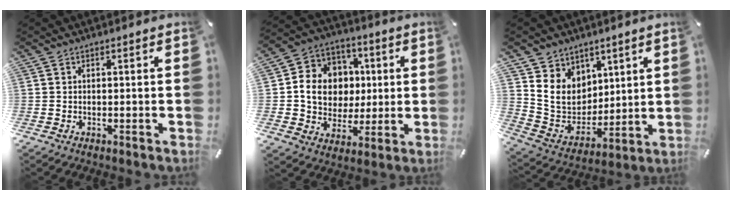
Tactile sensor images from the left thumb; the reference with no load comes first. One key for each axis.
{"total": 12.4, "fx": 0.7, "fy": 11.6, "fz": 4.6, "tx": -0.082, "ty": 0.010, "tz": 0.023}
{"total": 11.1, "fx": 4.9, "fy": 9.5, "fz": 2.7, "tx": -0.072, "ty": -0.036, "tz": 0.109}